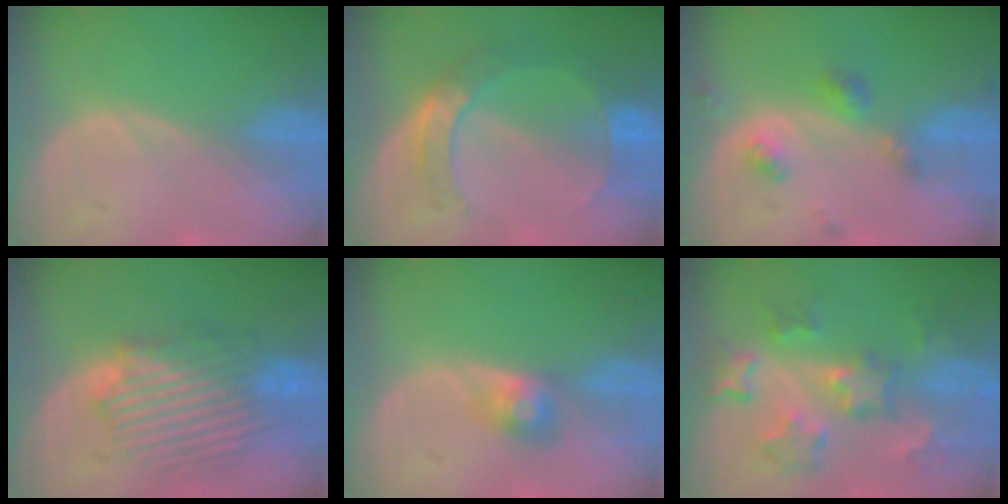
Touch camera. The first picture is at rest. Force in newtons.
{"total": 7.2, "press": 6.5, "slide": 3.1}
{"total": 4.5, "press": 4.2, "slide": 1.8}
{"total": 8.9, "press": 8.8, "slide": 1.5}
{"total": 2.9, "press": 2.9, "slide": 0.0}
{"total": 8.9, "press": 7.9, "slide": 4.2}